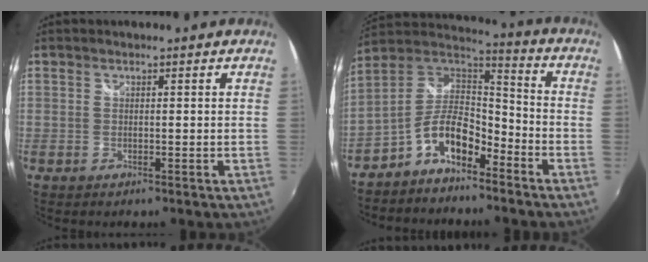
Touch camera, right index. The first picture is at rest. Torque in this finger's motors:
{"motor_torque": [0.55, -0.30, 0.26, 0.05]}